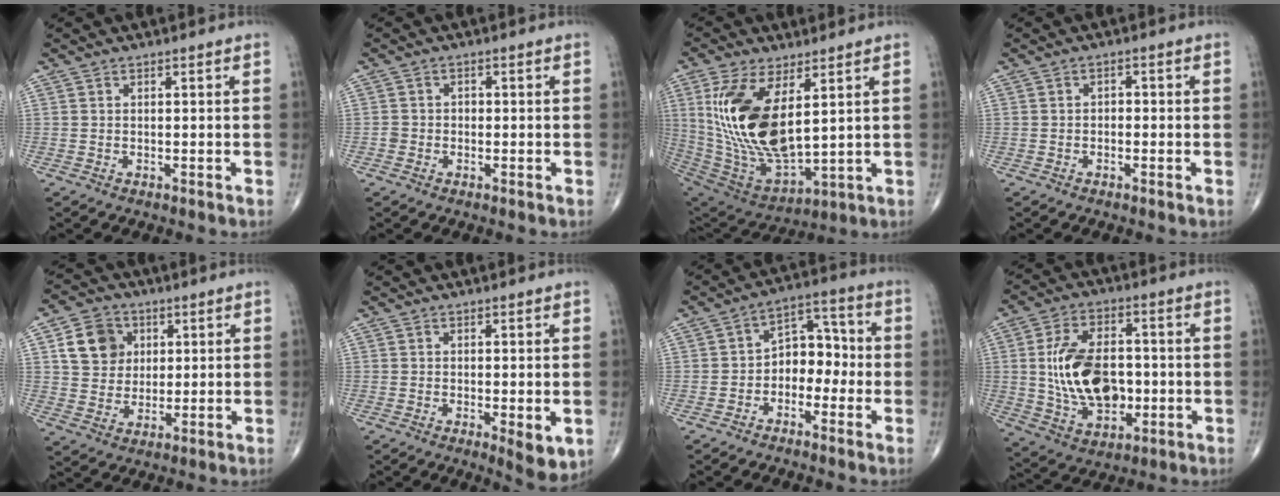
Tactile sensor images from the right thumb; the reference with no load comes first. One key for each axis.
{"total": 1.6, "fx": -0.6, "fy": 1.5, "fz": 0.3, "tx": 0.006, "ty": 0.009, "tz": -0.013}
{"total": 19.8, "fx": 5.2, "fy": 9.1, "fz": 16.8, "tx": -0.335, "ty": -0.031, "tz": 0.116}
{"total": 1.3, "fx": -0.4, "fy": 1.0, "fz": 0.7, "tx": 0.001, "ty": 0.003, "tz": -0.011}
{"total": 9.5, "fx": 3.0, "fy": 8.1, "fz": 4.2, "tx": -0.043, "ty": -0.006, "tz": 0.053}
{"total": 4.8, "fx": -0.9, "fy": 1.6, "fz": 4.5, "tx": -0.062, "ty": -0.015, "tz": -0.012}
{"total": 8.0, "fx": -1.9, "fy": 5.8, "fz": 5.2, "tx": -0.042, "ty": 0.043, "tz": -0.047}
{"total": 15.5, "fx": -0.5, "fy": 9.7, "fz": 12.0, "tx": -0.196, "ty": 0.004, "tz": 0.001}